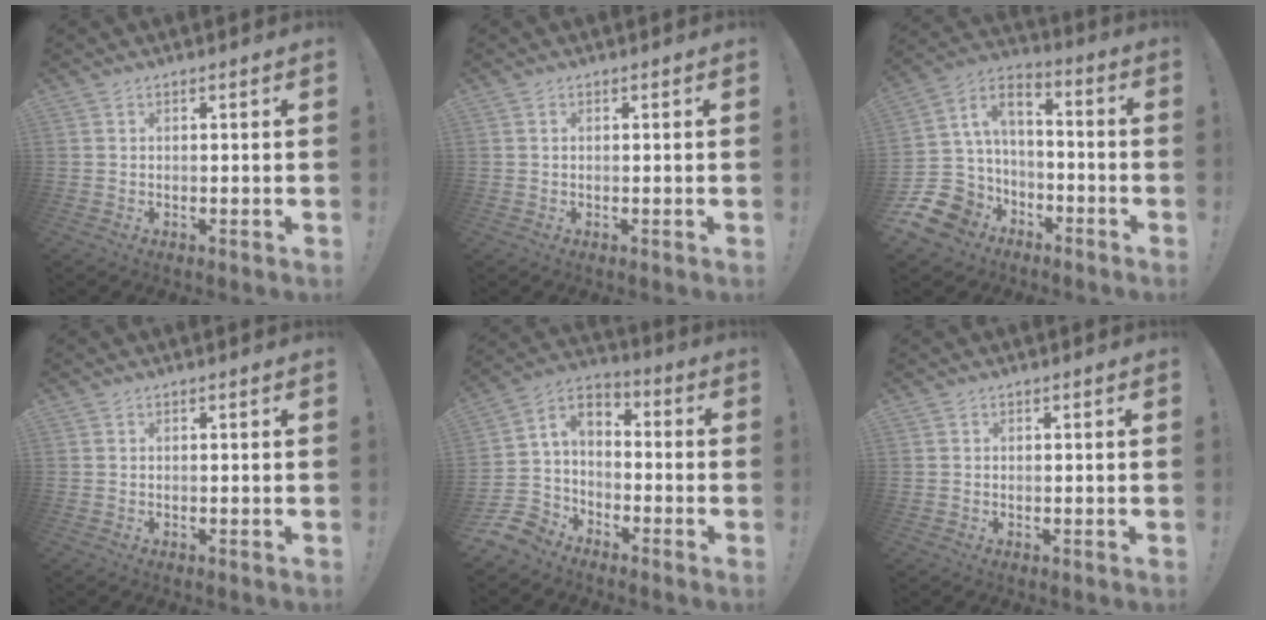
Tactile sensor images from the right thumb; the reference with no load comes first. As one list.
[{"total": 0.0}, {"total": 12.4, "force": [-5.9, 9.8, 4.6], "torque": [-0.080, 0.038, -0.098]}, {"total": 0.0}, {"total": 8.3, "force": [-5.2, 6.1, 2.2], "torque": [-0.050, 0.035, -0.093]}, {"total": 0.0}]